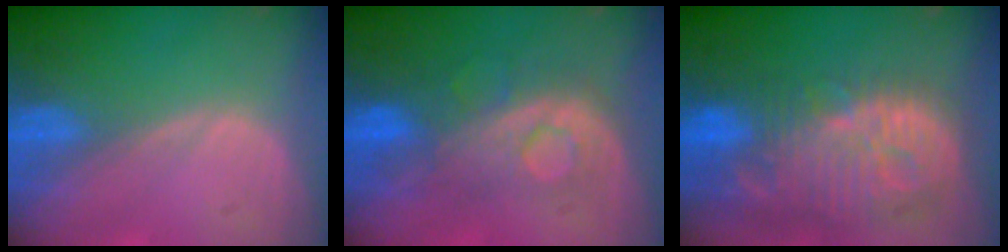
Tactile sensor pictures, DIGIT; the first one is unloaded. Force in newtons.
{"total": 7.8, "press": 7.8, "slide": 0.6}
{"total": 14.0, "press": 12.2, "slide": 6.8}